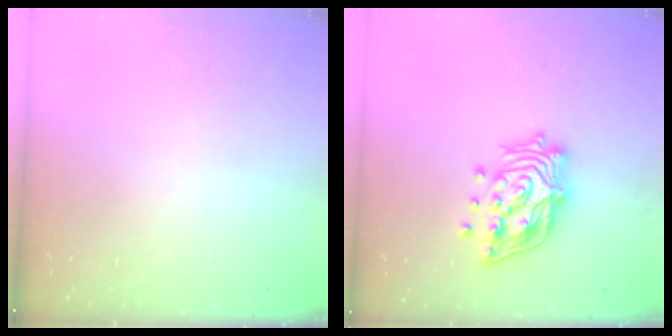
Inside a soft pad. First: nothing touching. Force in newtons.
{"total": 17.1, "press": 16.9, "slide": 2.5}